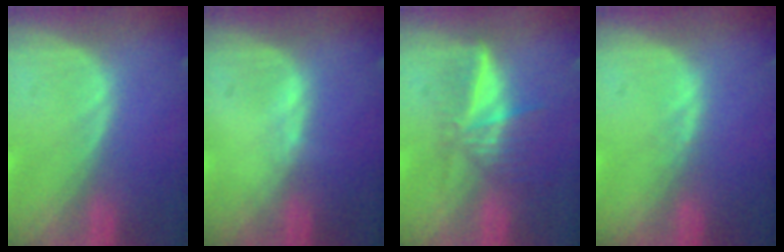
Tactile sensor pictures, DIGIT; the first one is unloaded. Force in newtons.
{"total": 0.6, "press": 0.5, "slide": 0.3}
{"total": 6.0, "press": 5.3, "slide": 2.7}
{"total": 0.8, "press": 0.8, "slide": 0.3}